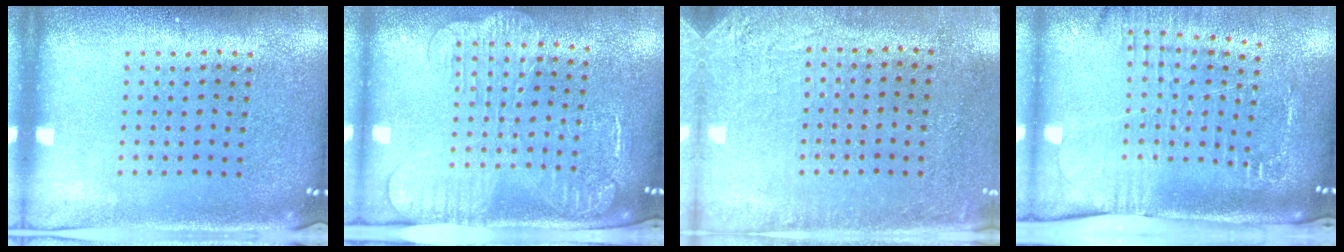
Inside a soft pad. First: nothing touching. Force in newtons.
{"total": 2.4, "press": 2.0, "slide": 1.4}
{"total": 2.7, "press": 2.2, "slide": 1.5}
{"total": 2.6, "press": 2.0, "slide": 1.6}